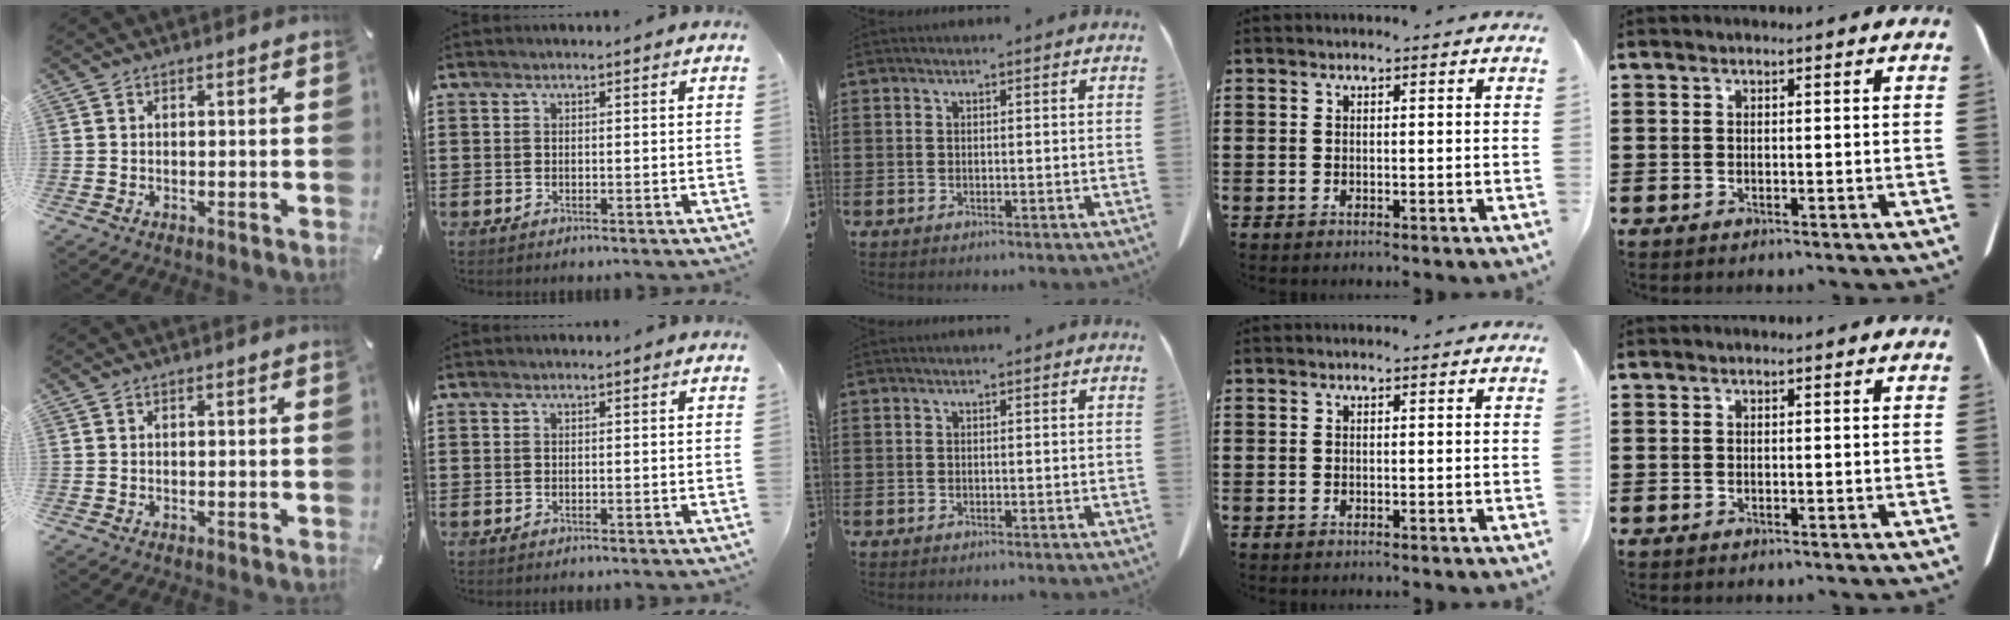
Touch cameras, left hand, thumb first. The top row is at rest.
{}